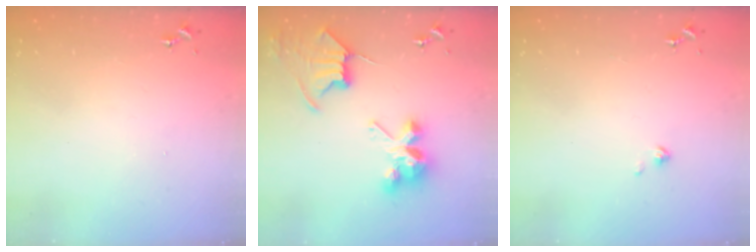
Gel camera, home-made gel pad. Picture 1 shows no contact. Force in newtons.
{"total": 10.9, "press": 10.8, "slide": 1.3}
{"total": 3.5, "press": 3.5, "slide": 0.3}